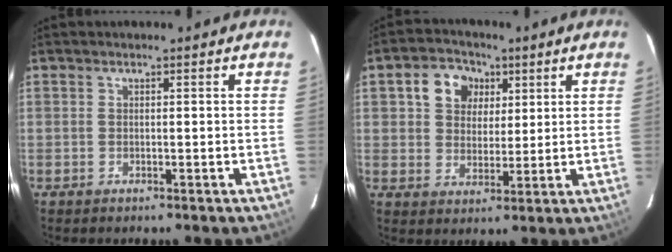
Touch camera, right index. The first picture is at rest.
{"total": 8.3, "force": [3.2, 6.7, 3.8], "torque": [-0.078, 0.025, 0.056]}